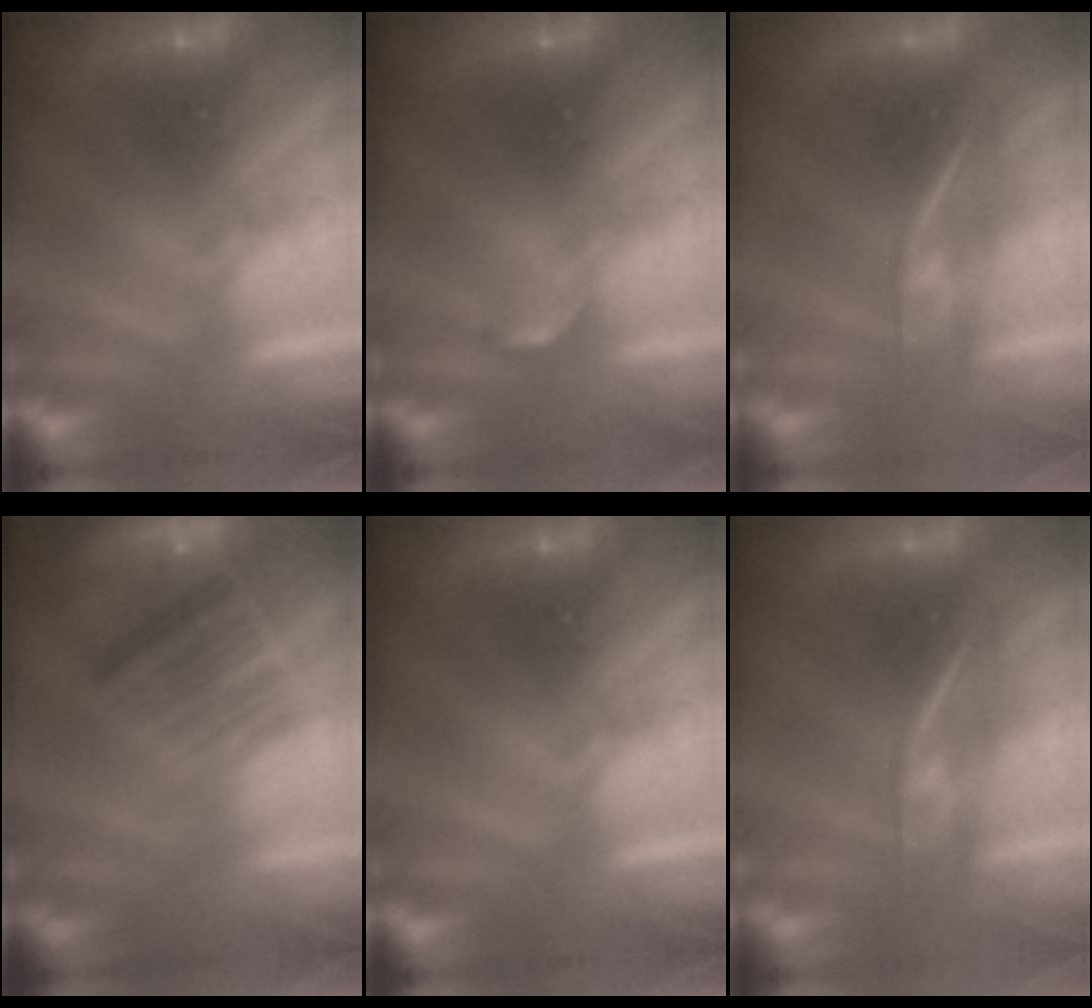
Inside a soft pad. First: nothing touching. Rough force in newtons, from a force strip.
{"total": 2.8}
{"total": 2.4}
{"total": 5.7}
{"total": 0.0}
{"total": 2.4}